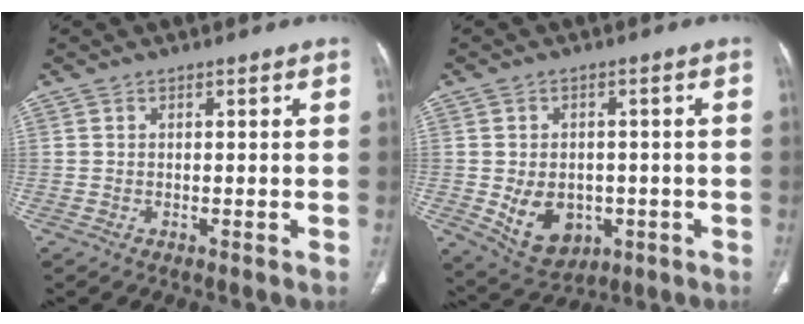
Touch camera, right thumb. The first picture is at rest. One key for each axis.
{"total": 9.3, "fx": -2.0, "fy": 7.0, "fz": 5.8, "tx": -0.071, "ty": 0.004, "tz": -0.010}